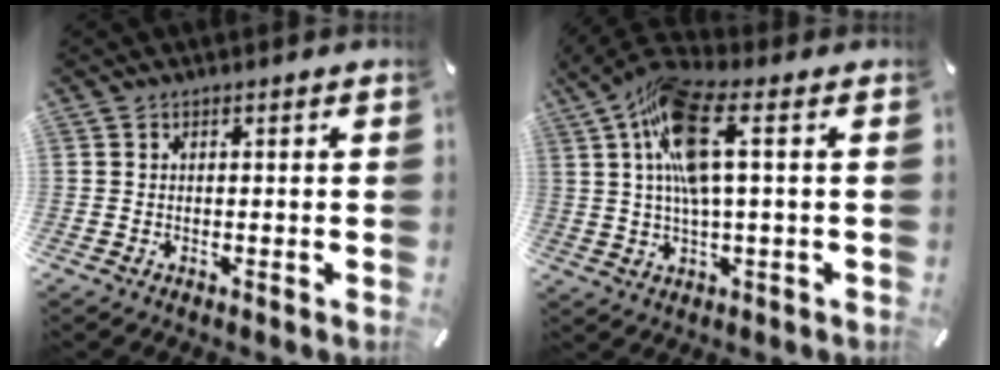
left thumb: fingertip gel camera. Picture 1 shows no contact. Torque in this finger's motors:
{"motor_torque": [2.55, 2.45, 2.13, -0.64, 0.76]}